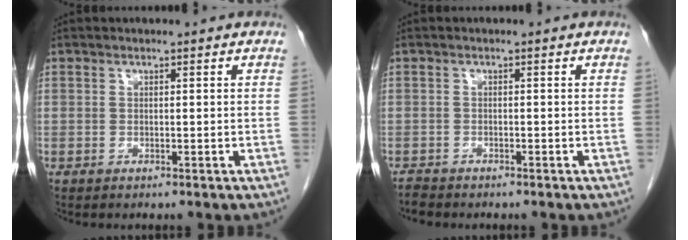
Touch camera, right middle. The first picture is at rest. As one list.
[{"total": 1.3, "force": [-1.3, 0.2, 0.0], "torque": [-0.005, -0.004, -0.022]}]